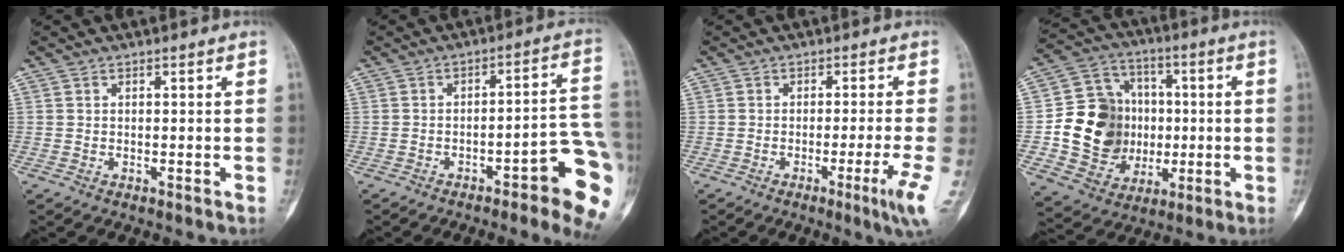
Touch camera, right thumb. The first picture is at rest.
{"total": 14.9, "force": [-6.6, 3.1, 13.0], "torque": [-0.103, 0.052, -0.080]}
{"total": 6.2, "force": [-2.5, -0.6, 5.7], "torque": [-0.087, -0.007, -0.040]}
{"total": 17.5, "force": [-0.9, 15.1, 8.9], "torque": [-0.101, 0.026, -0.002]}